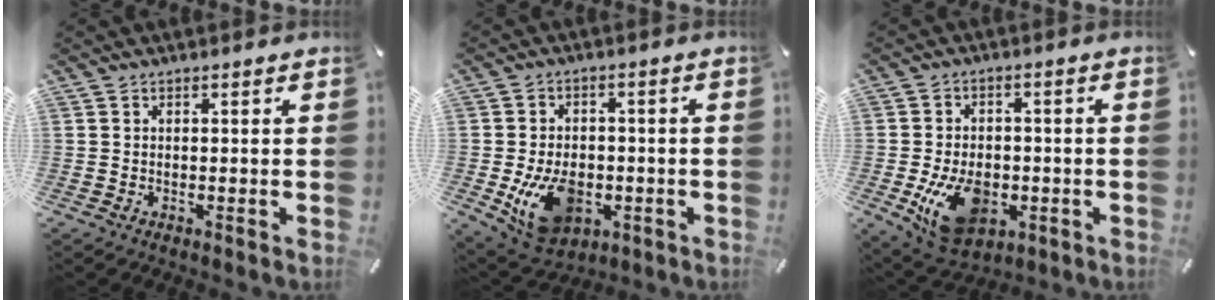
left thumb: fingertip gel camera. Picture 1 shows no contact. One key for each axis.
{"total": 13.4, "fx": -3.3, "fy": 9.6, "fz": 8.8, "tx": -0.151, "ty": 0.002, "tz": -0.054}
{"total": 13.3, "fx": -3.3, "fy": 9.2, "fz": 9.0, "tx": -0.161, "ty": 0.003, "tz": -0.054}